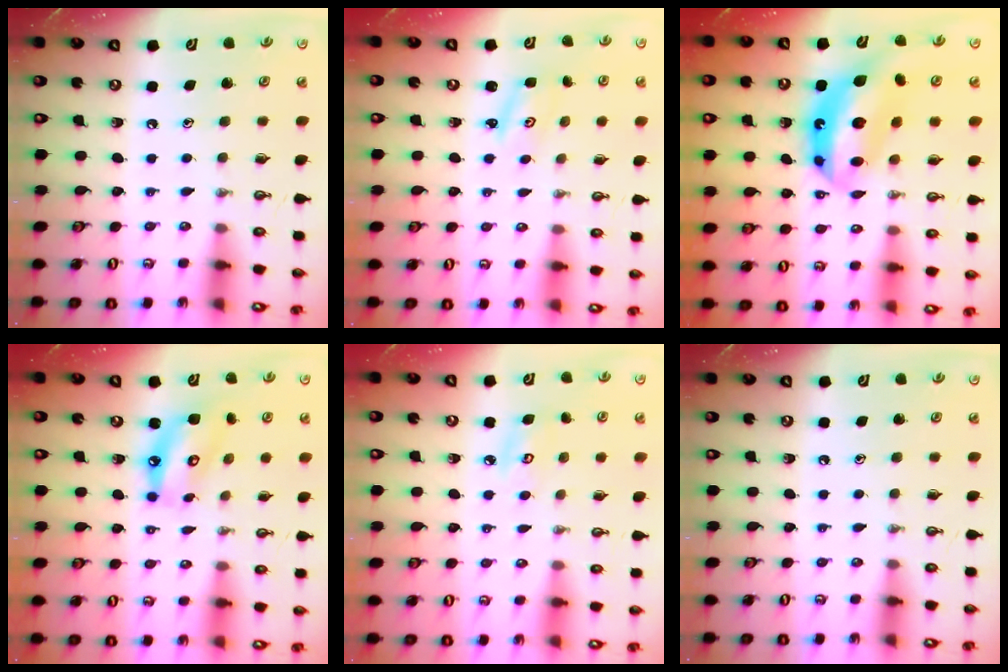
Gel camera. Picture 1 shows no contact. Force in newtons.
{"total": 2.0, "press": 2.0, "slide": 0.2}
{"total": 13.6, "press": 13.6, "slide": 1.1}
{"total": 10.0, "press": 10.0, "slide": 0.7}
{"total": 5.7, "press": 5.7, "slide": 0.5}
{"total": 0.0}